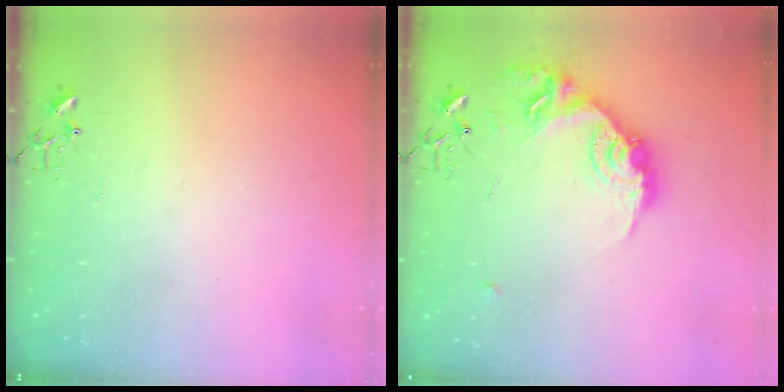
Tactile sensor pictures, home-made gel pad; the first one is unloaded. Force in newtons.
{"total": 17.6, "press": 17.6, "slide": 0.8}